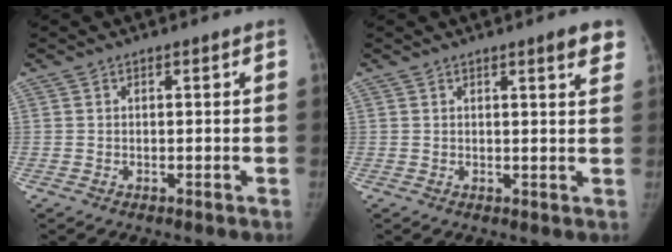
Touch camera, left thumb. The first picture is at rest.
{"total": 3.9, "force": [2.5, 0.6, 2.9], "torque": [-0.026, -0.011, 0.030]}